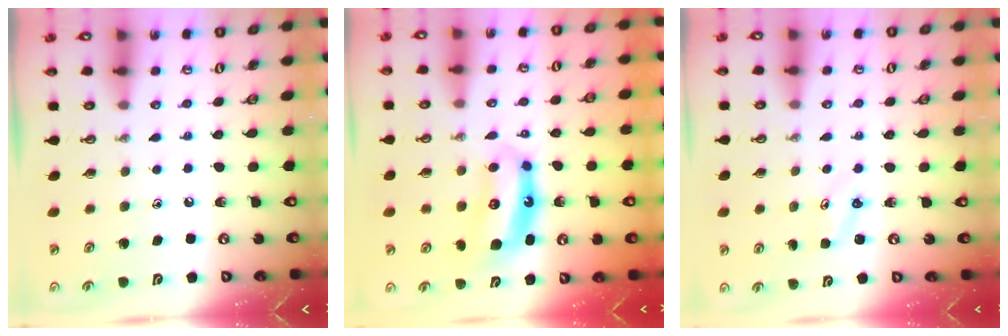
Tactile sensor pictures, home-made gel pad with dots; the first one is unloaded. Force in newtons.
{"total": 7.1, "press": 7.1, "slide": 0.2}
{"total": 2.9, "press": 2.9, "slide": 0.3}